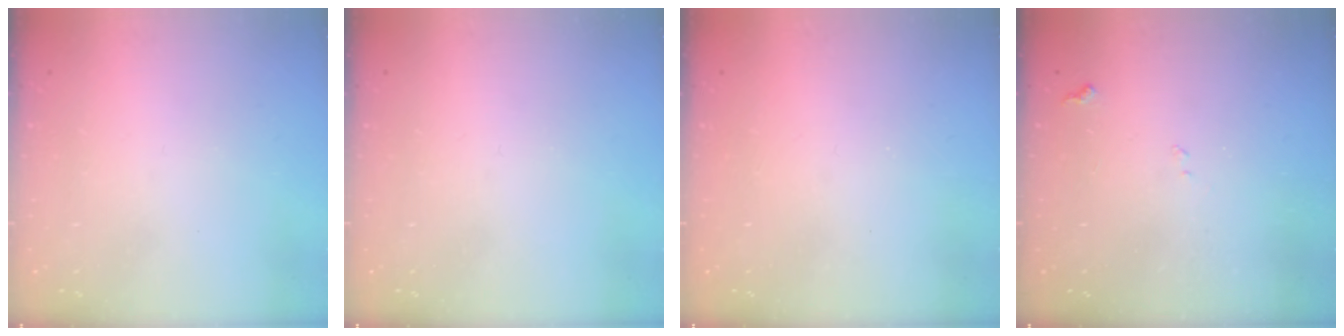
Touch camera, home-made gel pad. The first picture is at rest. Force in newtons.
{"total": 0.0}
{"total": 1.1, "press": 1.0, "slide": 0.1}
{"total": 7.6, "press": 7.6, "slide": 0.9}